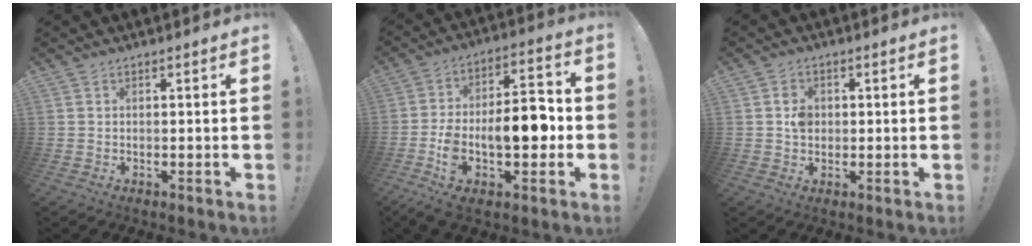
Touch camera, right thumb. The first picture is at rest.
{"total": 17.5, "force": [-4.5, 8.1, 14.8], "torque": [-0.241, 0.029, -0.067]}
{"total": 3.9, "force": [0.1, 3.3, 2.1], "torque": [-0.024, 0.001, 0.000]}